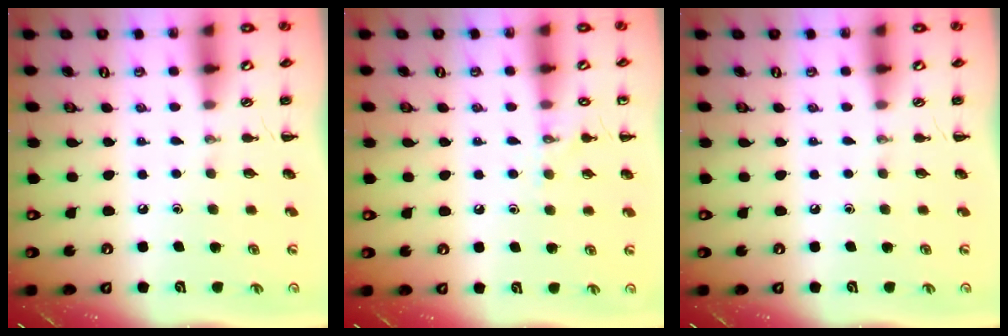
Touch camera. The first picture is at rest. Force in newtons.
{"total": 7.5, "press": 7.3, "slide": 1.8}
{"total": 0.0}